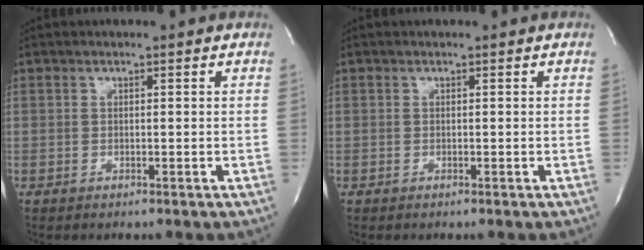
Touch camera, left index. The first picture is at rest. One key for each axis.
{"total": 0.0}